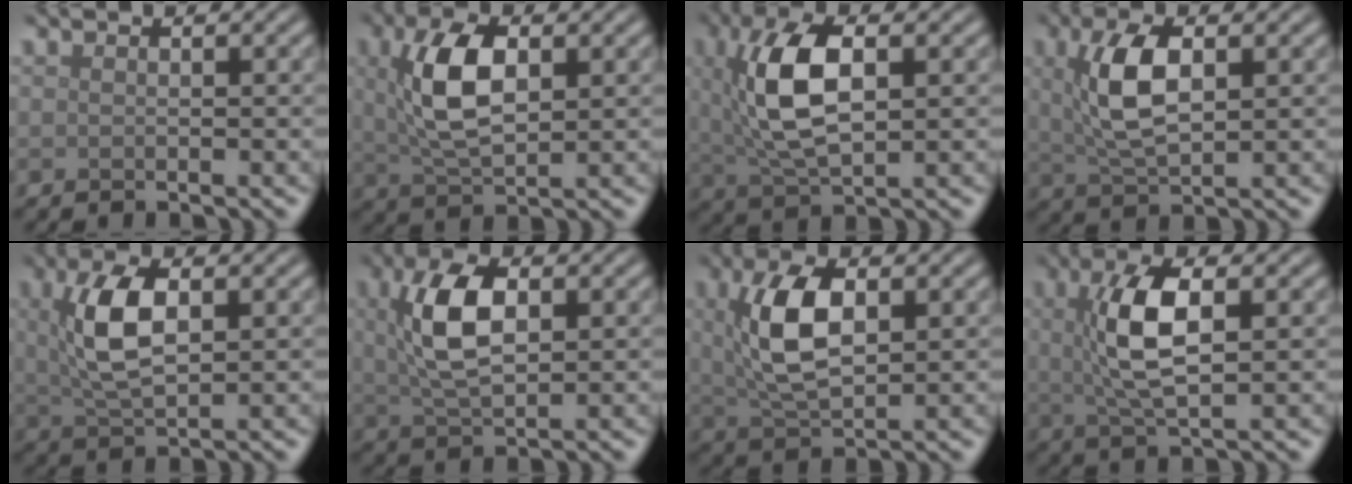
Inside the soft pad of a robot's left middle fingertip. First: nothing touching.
{"total": 6.4, "force": [1.4, 3.1, 5.5], "torque": [-0.114, 0.007, 0.028]}
{"total": 7.9, "force": [1.5, 3.6, 6.9], "torque": [-0.142, 0.009, 0.026]}
{"total": 5.7, "force": [1.3, 2.5, 5.0], "torque": [-0.105, 0.006, 0.025]}
{"total": 5.9, "force": [1.3, 2.6, 5.1], "torque": [-0.107, 0.007, 0.025]}
{"total": 6.4, "force": [1.4, 3.1, 5.4], "torque": [-0.110, 0.009, 0.026]}
{"total": 6.7, "force": [1.4, 3.2, 5.7], "torque": [-0.118, 0.007, 0.029]}
{"total": 6.2, "force": [1.1, 2.1, 5.7], "torque": [-0.117, 0.008, 0.020]}